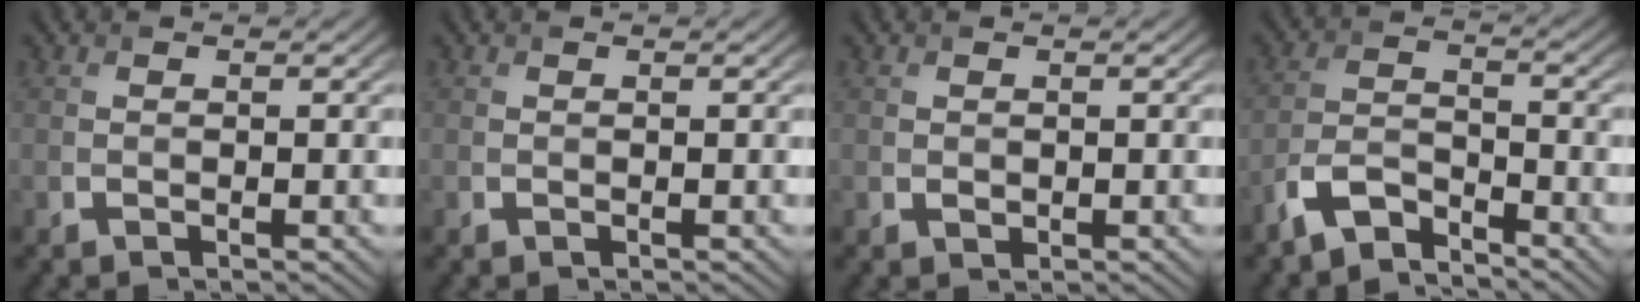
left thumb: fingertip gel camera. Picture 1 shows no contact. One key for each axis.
{"total": 0.0}
{"total": 0.6, "fx": 0.1, "fy": 0.5, "fz": 0.3, "tx": -0.005, "ty": -0.005, "tz": 0.005}
{"total": 5.4, "fx": -4.4, "fy": 1.8, "fz": 2.6, "tx": -0.056, "ty": -0.004, "tz": -0.100}